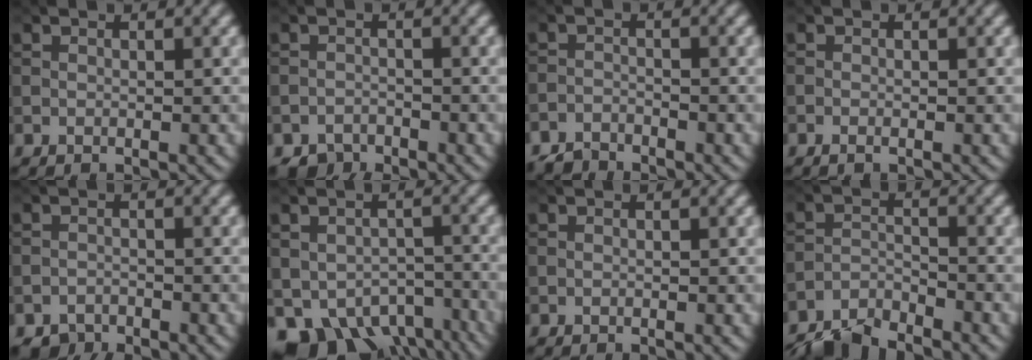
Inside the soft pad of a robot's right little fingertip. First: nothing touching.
{"total": 2.0, "force": [-1.8, 0.8, 0.1], "torque": [0.002, 0.001, -0.036]}
{"total": 2.5, "force": [-2.4, 0.7, 0.2], "torque": [-0.002, -0.003, -0.054]}
{"total": 0.7, "force": [-0.5, 0.2, 0.4], "torque": [-0.010, -0.001, -0.010]}
{"total": 1.6, "force": [-1.5, 0.7, 0.1], "torque": [0.003, 0.001, -0.029]}
{"total": 8.7, "force": [-5.4, 5.4, 4.1], "torque": [-0.066, -0.029, -0.070]}
{"total": 0.0}
{"total": 5.0, "force": [-4.8, 0.9, 1.3], "torque": [-0.028, -0.009, -0.097]}